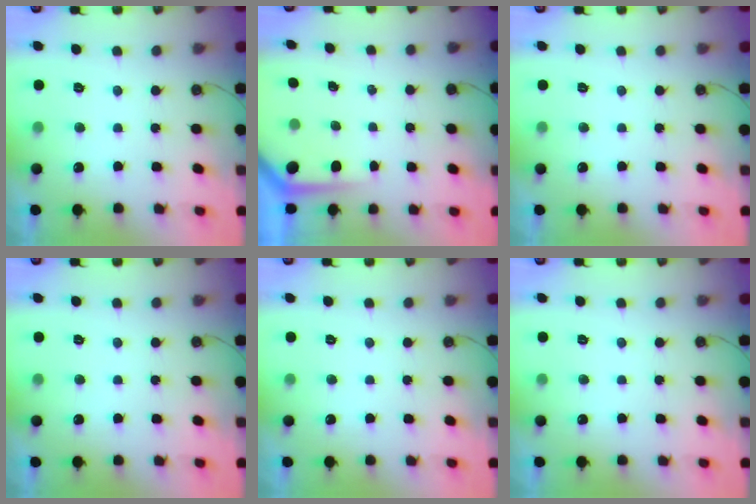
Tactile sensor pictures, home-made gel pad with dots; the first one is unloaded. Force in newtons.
{"total": 2.7, "press": 2.7, "slide": 0.4}
{"total": 0.0}
{"total": 0.0}
{"total": 0.0}
{"total": 0.0}